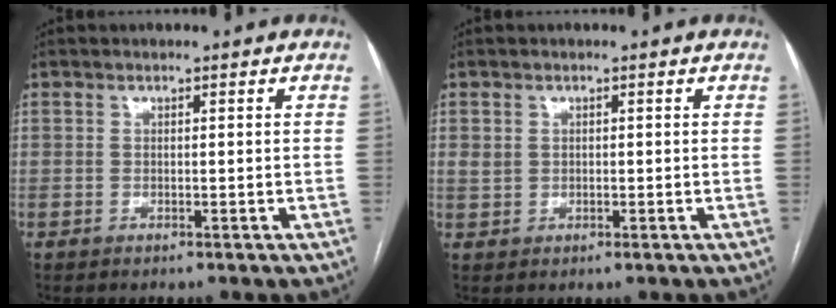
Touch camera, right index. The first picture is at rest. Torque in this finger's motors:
{"motor_torque": [-0.01, -0.04, 0.00, 0.01]}